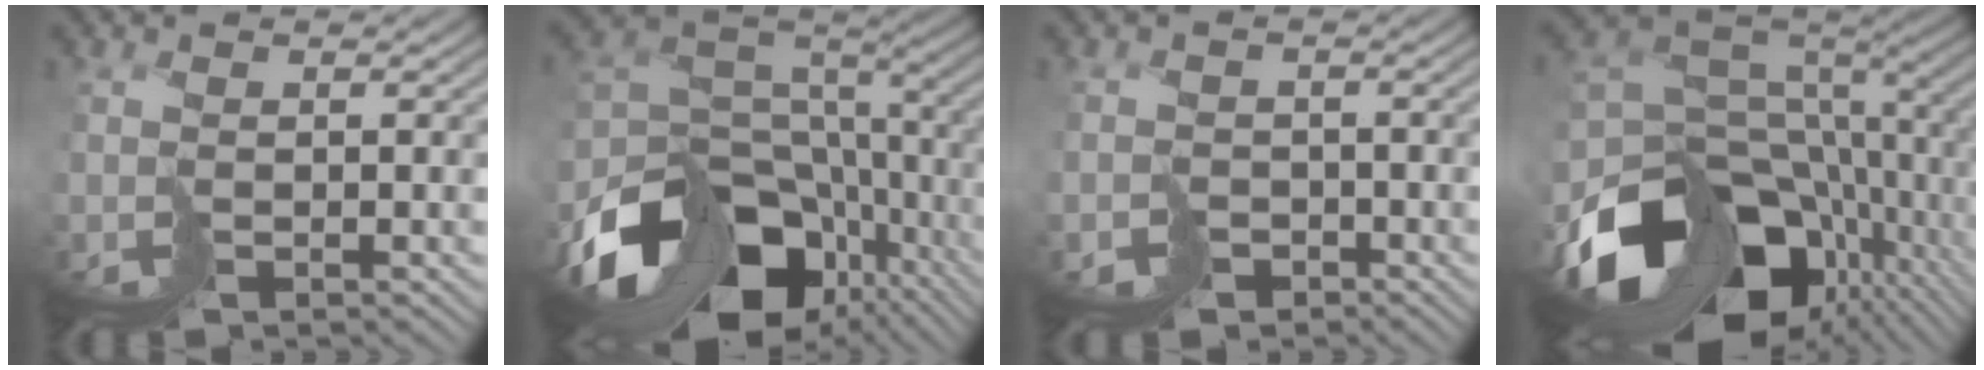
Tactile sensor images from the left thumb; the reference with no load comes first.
{"total": 16.2, "force": [-7.2, 10.5, 9.9], "torque": [-0.230, -0.035, -0.096]}
{"total": 2.9, "force": [-2.0, 2.1, 0.0], "torque": [0.017, -0.006, -0.036]}
{"total": 16.8, "force": [-5.8, 10.8, 11.5], "torque": [-0.253, -0.032, -0.079]}